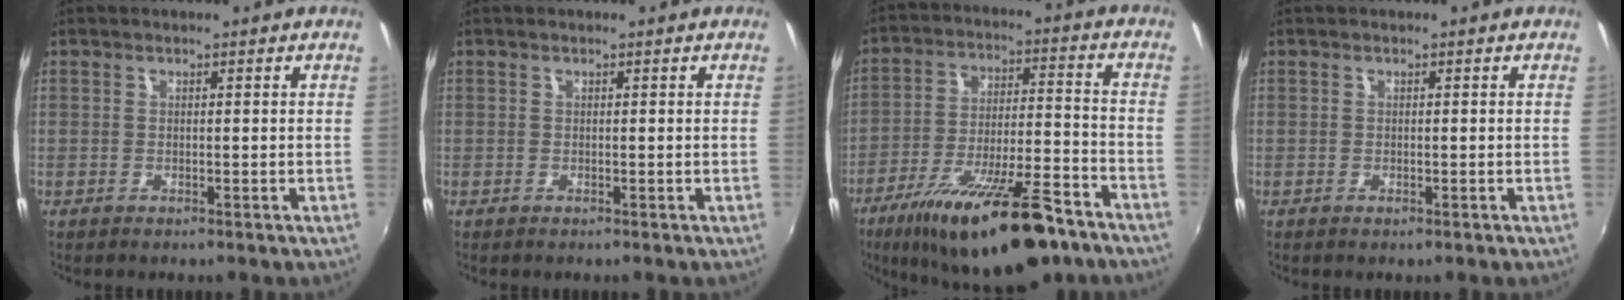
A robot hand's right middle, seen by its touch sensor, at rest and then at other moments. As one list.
[{"total": 0.0}, {"total": 22.6, "force": [-15.8, 6.2, 15.0], "torque": [-0.258, -0.030, -0.236]}, {"total": 0.0}]